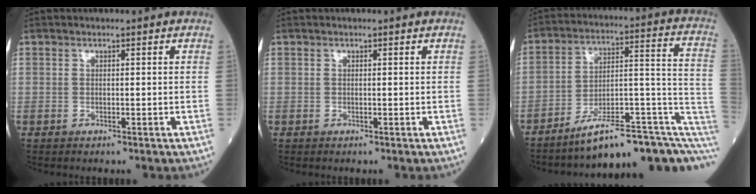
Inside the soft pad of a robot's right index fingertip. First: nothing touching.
{"total": 0.0}
{"total": 17.3, "force": [-10.1, 4.6, 13.3], "torque": [-0.134, 0.068, -0.143]}